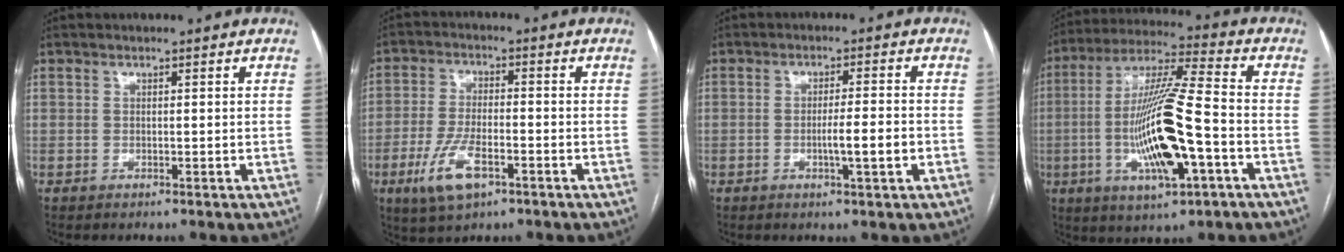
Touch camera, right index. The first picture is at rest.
{"total": 8.4, "force": [-3.9, 3.1, 6.8], "torque": [-0.147, -0.007, -0.070]}
{"total": 4.7, "force": [-1.3, 0.0, 4.5], "torque": [-0.071, -0.003, -0.019]}
{"total": 17.1, "force": [-4.1, 2.0, 16.5], "torque": [-0.326, -0.005, -0.069]}